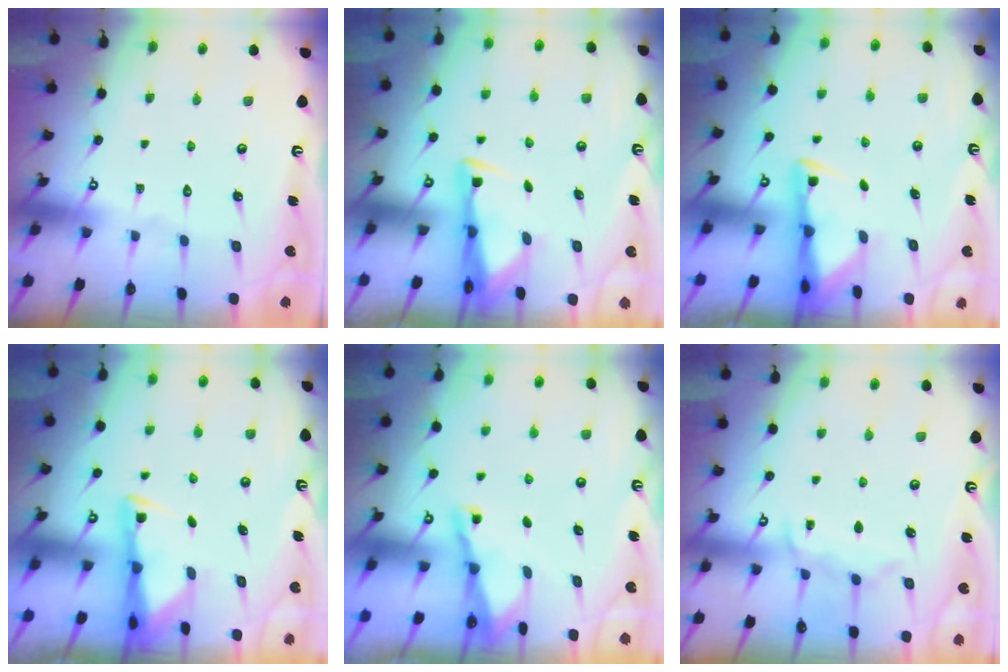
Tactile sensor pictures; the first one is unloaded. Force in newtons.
{"total": 3.0, "press": 2.9, "slide": 0.9}
{"total": 2.8, "press": 2.7, "slide": 0.6}
{"total": 2.9, "press": 2.9, "slide": 0.6}
{"total": 2.9, "press": 2.8, "slide": 0.3}
{"total": 8.5, "press": 8.4, "slide": 1.0}